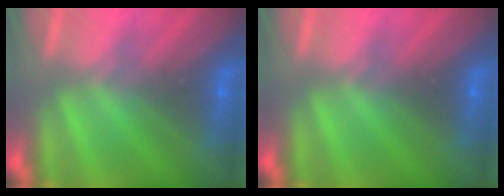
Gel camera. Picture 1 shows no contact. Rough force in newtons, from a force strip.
{"total": 0.0}